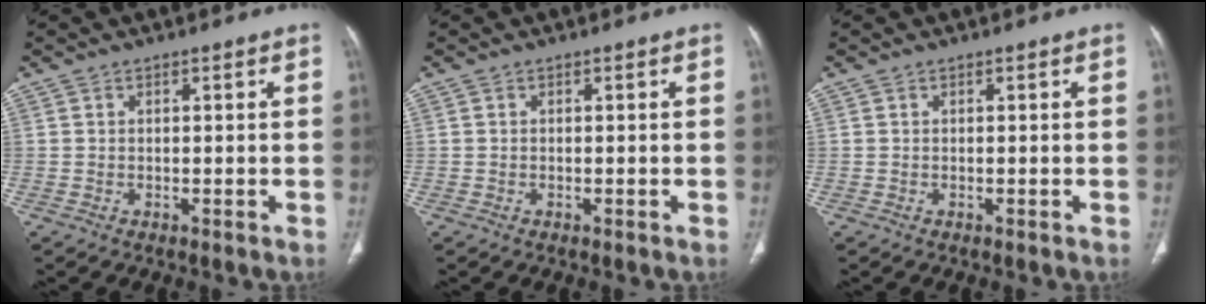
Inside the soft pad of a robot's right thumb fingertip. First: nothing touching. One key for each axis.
{"total": 0.0}
{"total": 0.0}